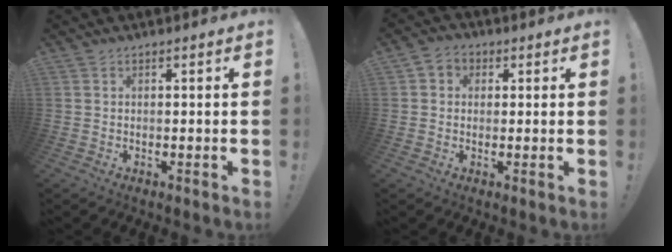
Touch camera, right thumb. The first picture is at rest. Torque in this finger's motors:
{"motor_torque": [-0.10, 0.18, 0.28, -0.28, 0.00]}